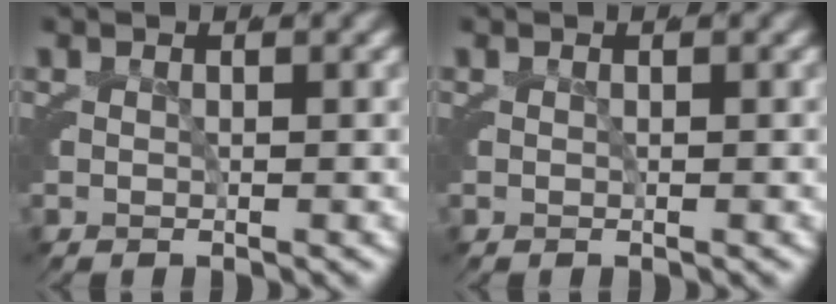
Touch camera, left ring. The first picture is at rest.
{"total": 0.0}